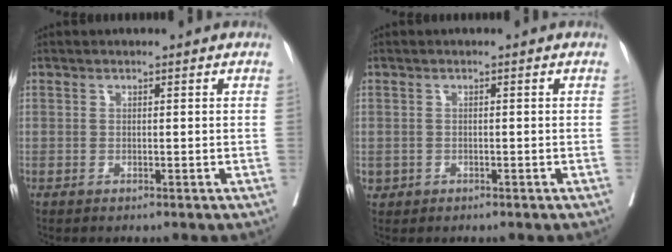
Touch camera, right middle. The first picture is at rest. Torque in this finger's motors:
{"motor_torque": [0.83, -0.82, 0.02, 0.01]}